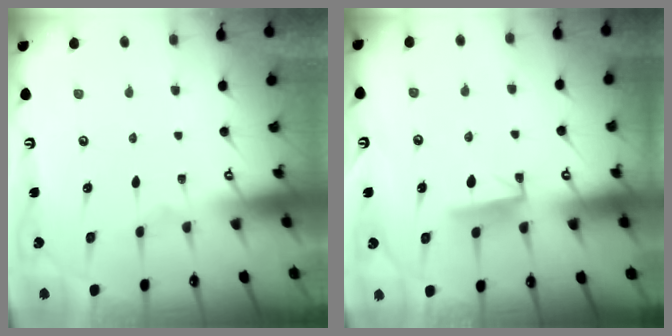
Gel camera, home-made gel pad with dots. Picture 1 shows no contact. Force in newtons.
{"total": 5.3, "press": 5.2, "slide": 0.6}